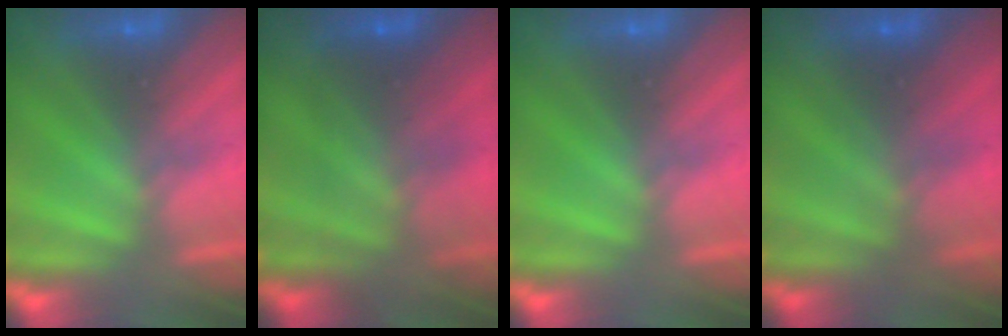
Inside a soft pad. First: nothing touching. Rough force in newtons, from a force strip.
{"total": 9.7}
{"total": 0.0}
{"total": 1.9}